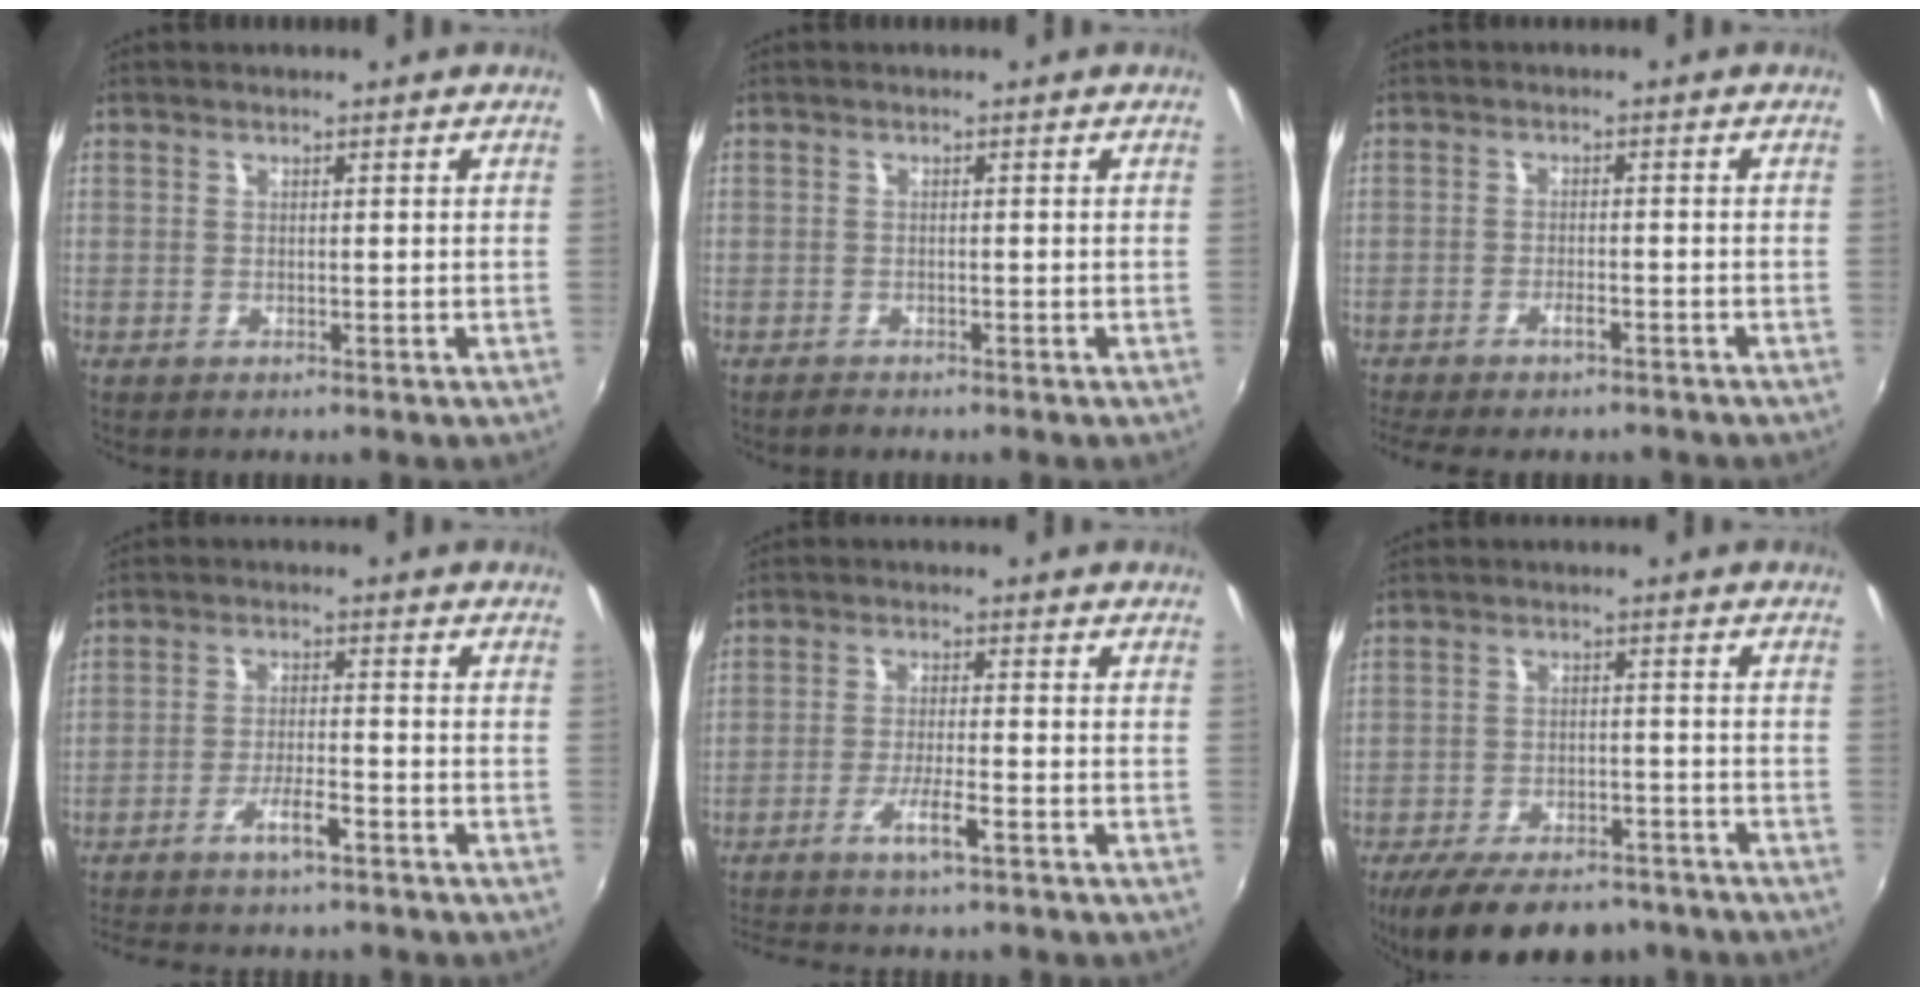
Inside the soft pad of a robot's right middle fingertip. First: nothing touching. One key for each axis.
{"total": 0.7, "fx": -0.5, "fy": 0.4, "fz": 0.0, "tx": -0.001, "ty": -0.002, "tz": -0.011}
{"total": 5.9, "fx": -5.0, "fy": 1.3, "fz": 2.9, "tx": -0.074, "ty": -0.014, "tz": -0.081}
{"total": 6.8, "fx": -5.6, "fy": 1.0, "fz": 3.8, "tx": -0.089, "ty": 0.002, "tz": -0.095}
{"total": 6.1, "fx": -4.6, "fy": 0.2, "fz": 4.0, "tx": -0.094, "ty": -0.006, "tz": -0.086}
{"total": 16.2, "fx": -12.5, "fy": 6.6, "fz": 8.0, "tx": -0.165, "ty": -0.018, "tz": -0.179}